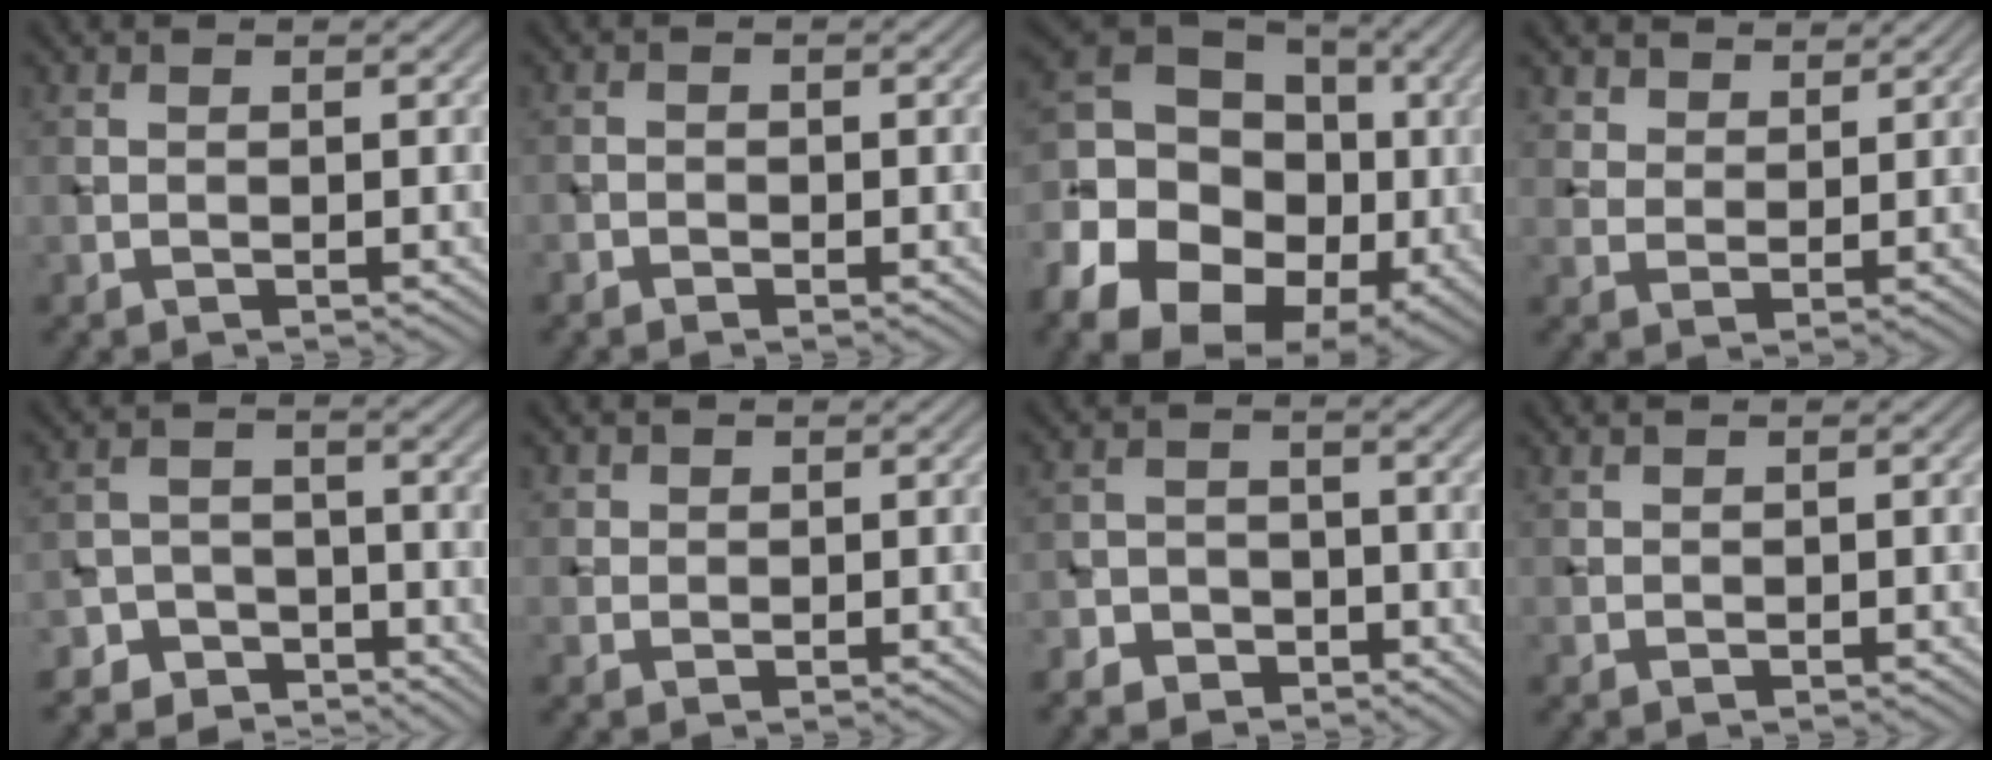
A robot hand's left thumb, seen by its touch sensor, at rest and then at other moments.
{"total": 1.0, "force": [-0.7, 0.6, 0.4], "torque": [-0.005, -0.001, -0.013]}
{"total": 20.0, "force": [-5.0, 15.3, 11.9], "torque": [-0.254, -0.013, -0.092]}
{"total": 4.0, "force": [3.3, 2.0, 1.2], "torque": [-0.034, -0.010, 0.079]}
{"total": 6.0, "force": [-5.3, 2.9, 0.6], "torque": [-0.013, -0.002, -0.095]}
{"total": 1.8, "force": [1.0, 1.5, 0.3], "torque": [-0.007, -0.003, 0.018]}
{"total": 5.5, "force": [-4.3, 3.1, 1.1], "torque": [-0.012, -0.002, -0.079]}
{"total": 0.8, "force": [0.7, 0.1, 0.2], "torque": [-0.011, 0.004, 0.020]}